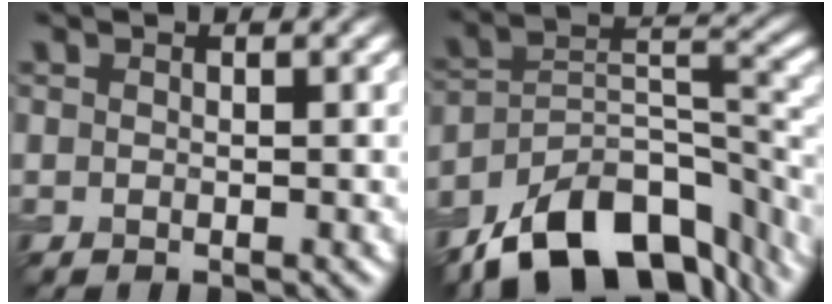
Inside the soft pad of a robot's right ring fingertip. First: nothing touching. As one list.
[{"total": 12.8, "force": [-9.1, 5.9, 6.7], "torque": [-0.105, 0.008, -0.159]}]